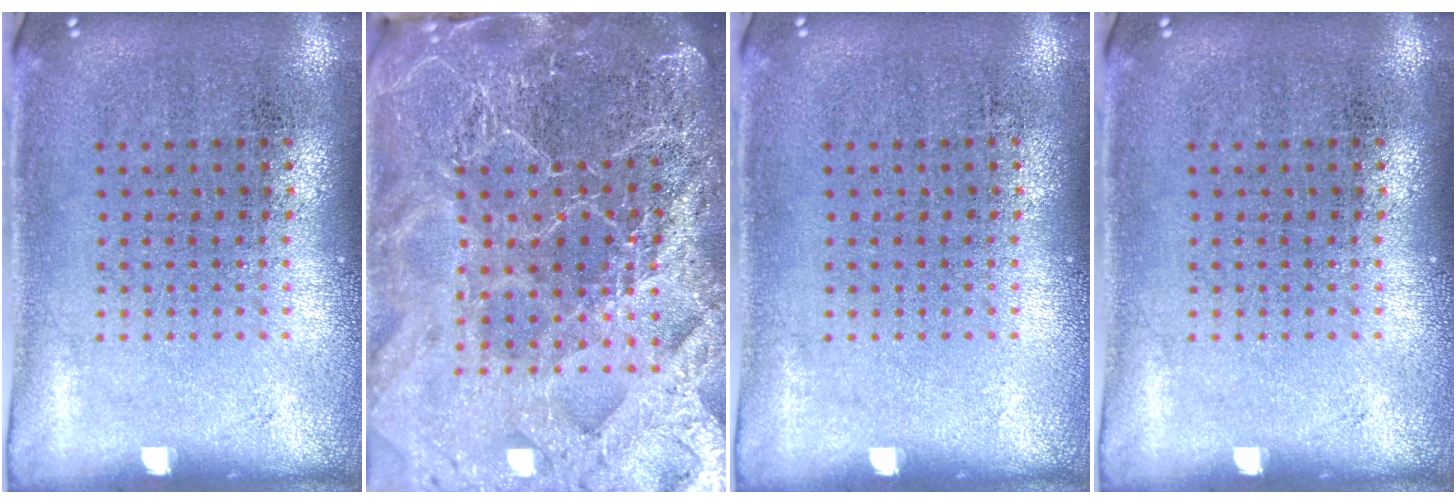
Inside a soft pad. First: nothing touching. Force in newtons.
{"total": 6.3, "press": 5.4, "slide": 3.2}
{"total": 0.0}
{"total": 0.0}